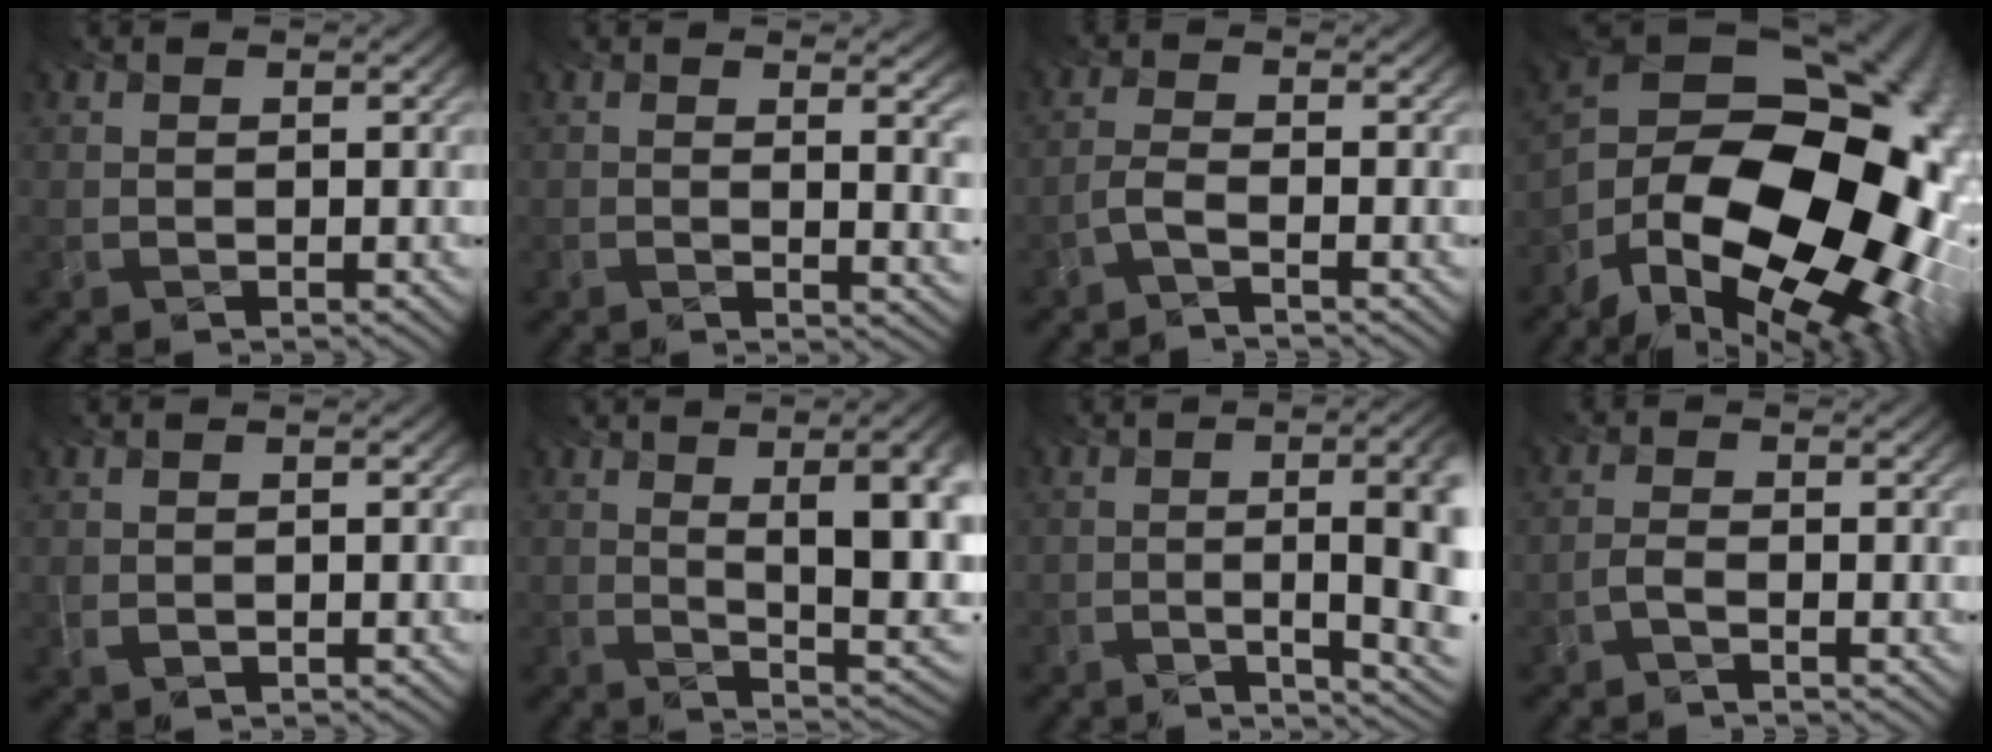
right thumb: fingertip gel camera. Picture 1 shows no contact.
{"total": 7.0, "force": [3.1, 2.5, 5.8], "torque": [-0.059, 0.024, 0.020]}
{"total": 2.7, "force": [-2.6, -0.1, 0.4], "torque": [-0.008, -0.003, -0.059]}
{"total": 21.6, "force": [-8.9, 12.2, 15.5], "torque": [-0.247, -0.039, -0.132]}
{"total": 0.6, "force": [0.0, 0.3, 0.5], "torque": [-0.012, 0.004, -0.009]}
{"total": 14.8, "force": [4.5, 5.8, 12.8], "torque": [-0.185, 0.033, 0.071]}
{"total": 14.1, "force": [-1.1, 4.9, 13.1], "torque": [-0.125, 0.026, -0.028]}
{"total": 2.2, "force": [-2.2, -0.2, 0.1], "torque": [-0.003, -0.003, -0.046]}